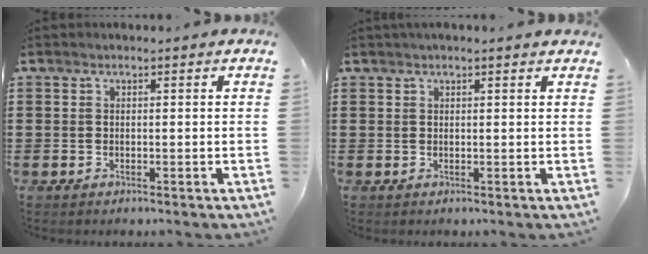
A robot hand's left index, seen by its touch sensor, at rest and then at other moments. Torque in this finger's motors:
{"motor_torque": [2.14, 0.00, 0.31, 0.04]}